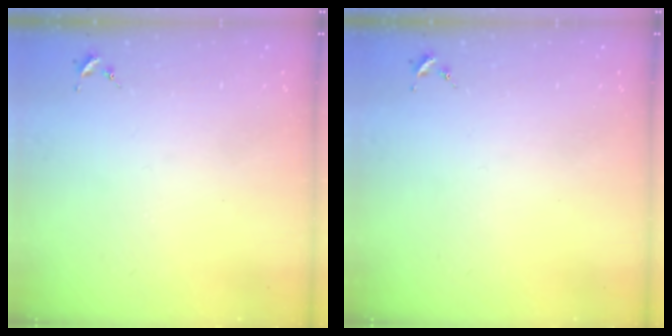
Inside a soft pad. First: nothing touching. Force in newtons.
{"total": 0.0}